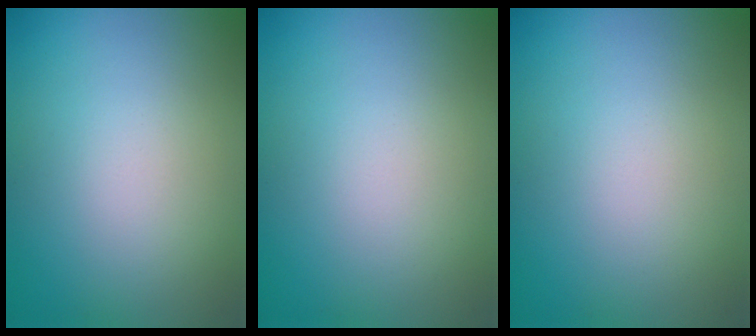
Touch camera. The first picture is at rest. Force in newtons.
{"total": 0.0}
{"total": 0.0}